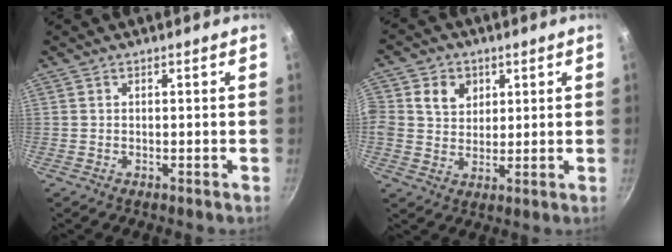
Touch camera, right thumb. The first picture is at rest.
{"total": 7.9, "force": [2.3, 6.8, 3.4], "torque": [-0.042, -0.002, 0.031]}